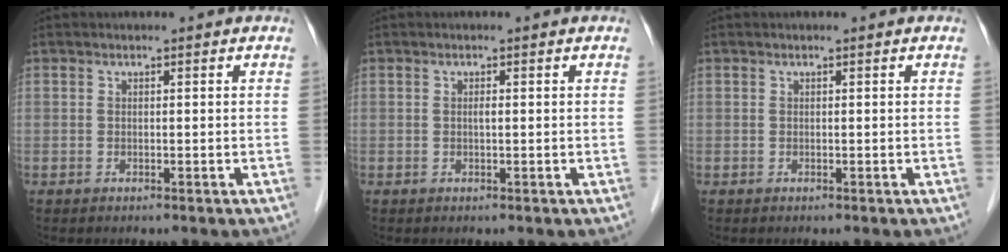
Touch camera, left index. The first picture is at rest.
{"total": 0.7, "force": [-0.6, -0.1, 0.5], "torque": [-0.010, -0.006, -0.009]}
{"total": 0.0}